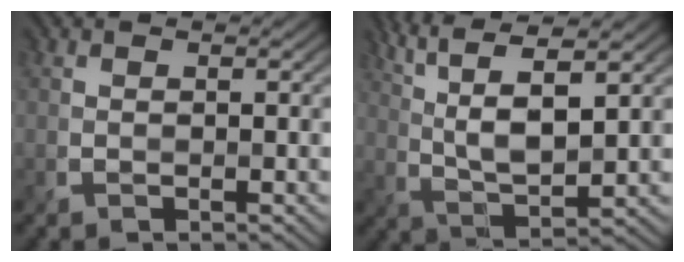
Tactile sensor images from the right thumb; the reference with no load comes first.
{"total": 9.3, "force": [4.6, 2.4, 7.7], "torque": [-0.173, 0.013, 0.088]}